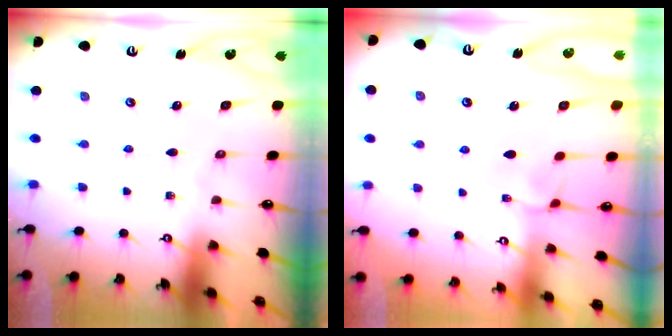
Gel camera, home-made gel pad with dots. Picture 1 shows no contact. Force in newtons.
{"total": 2.9, "press": 2.9, "slide": 0.2}